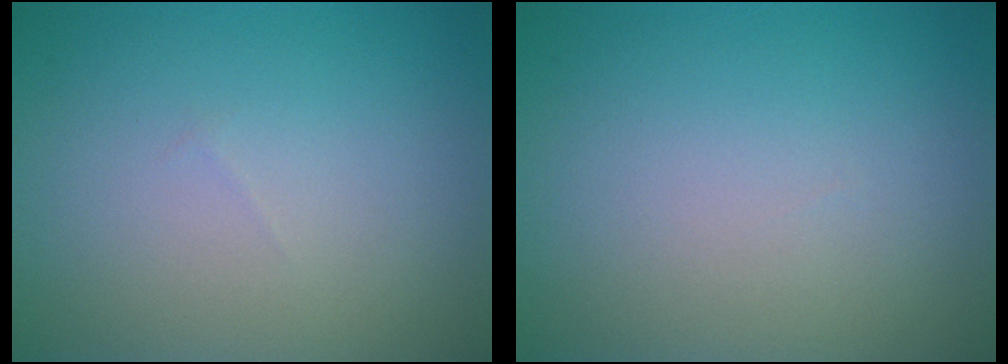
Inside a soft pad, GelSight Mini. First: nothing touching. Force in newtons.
{"total": 0.0}